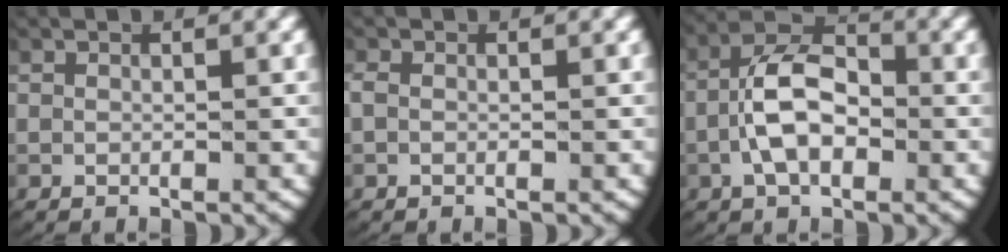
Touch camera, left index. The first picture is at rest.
{"total": 0.8, "force": [0.0, 0.6, 0.6], "torque": [-0.018, 0.002, -0.001]}
{"total": 6.2, "force": [-0.6, 3.7, 4.9], "torque": [-0.089, -0.001, -0.015]}